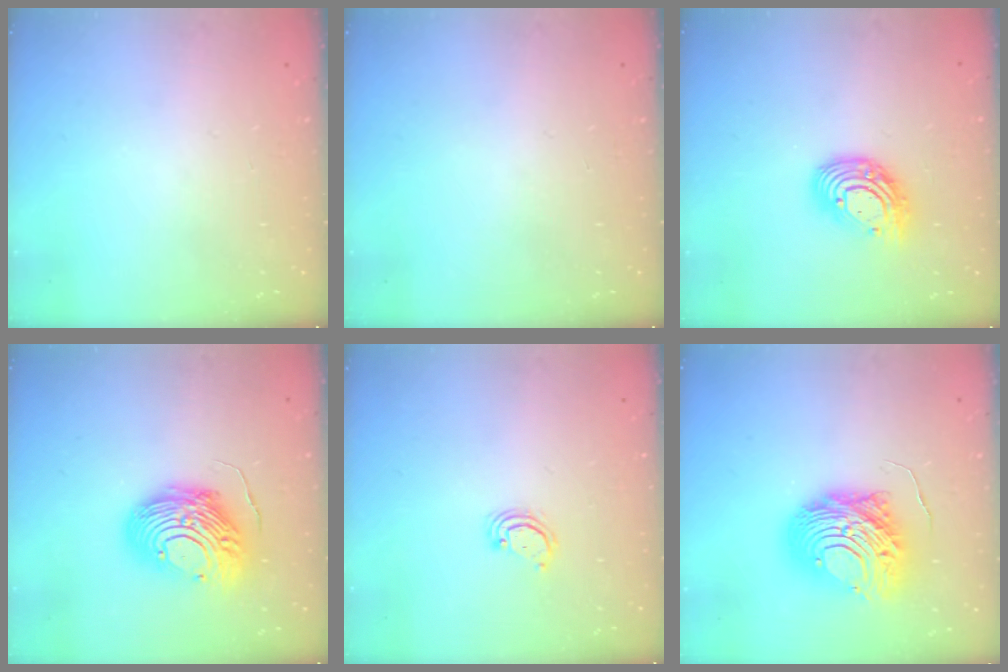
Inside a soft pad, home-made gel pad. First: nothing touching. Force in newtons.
{"total": 0.0}
{"total": 11.5, "press": 11.4, "slide": 0.9}
{"total": 14.6, "press": 14.6, "slide": 1.5}
{"total": 2.8, "press": 2.8, "slide": 0.2}
{"total": 14.1, "press": 14.0, "slide": 1.3}